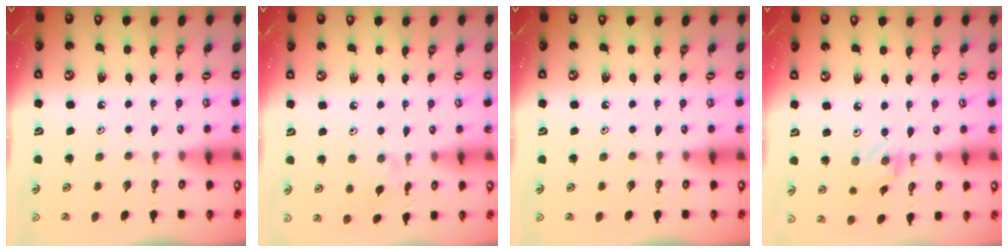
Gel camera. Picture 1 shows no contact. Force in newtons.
{"total": 2.6, "press": 2.6, "slide": 0.4}
{"total": 0.0}
{"total": 1.1, "press": 1.0, "slide": 0.4}